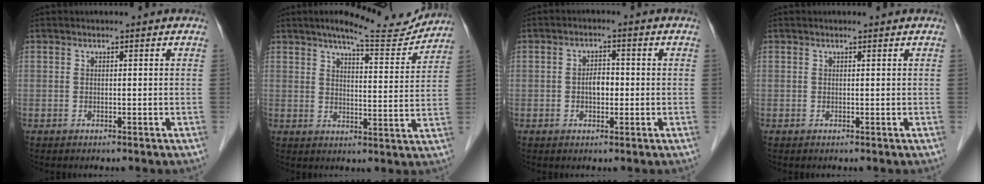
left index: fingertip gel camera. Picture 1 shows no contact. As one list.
[{"total": 10.9, "force": [10.0, 1.2, 4.0], "torque": [-0.055, -0.007, 0.131]}, {"total": 2.9, "force": [-0.4, 1.7, 2.3], "torque": [-0.040, 0.008, -0.007]}, {"total": 0.6, "force": [0.5, 0.0, 0.2], "torque": [-0.009, 0.002, 0.009]}]